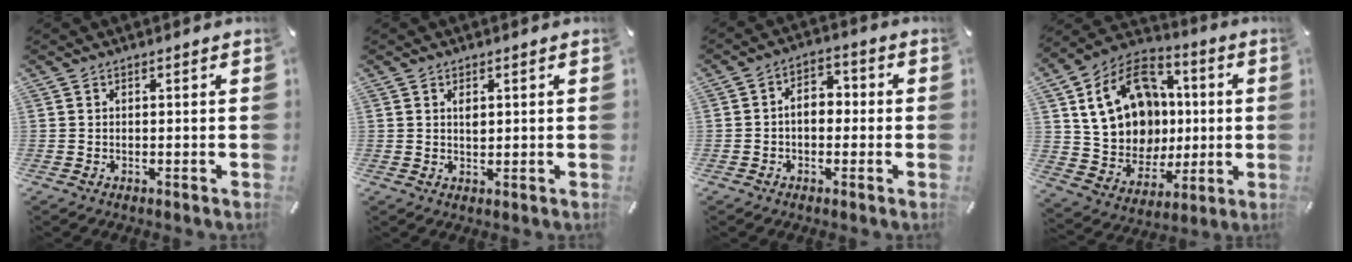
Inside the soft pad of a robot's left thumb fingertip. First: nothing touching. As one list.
[{"total": 1.8, "force": [0.6, 1.0, 1.4], "torque": [-0.023, -0.002, 0.008]}, {"total": 6.0, "force": [-0.8, 4.1, 4.4], "torque": [-0.072, 0.015, -0.017]}, {"total": 20.3, "force": [3.5, 17.0, 10.5], "torque": [-0.196, 0.000, 0.083]}]